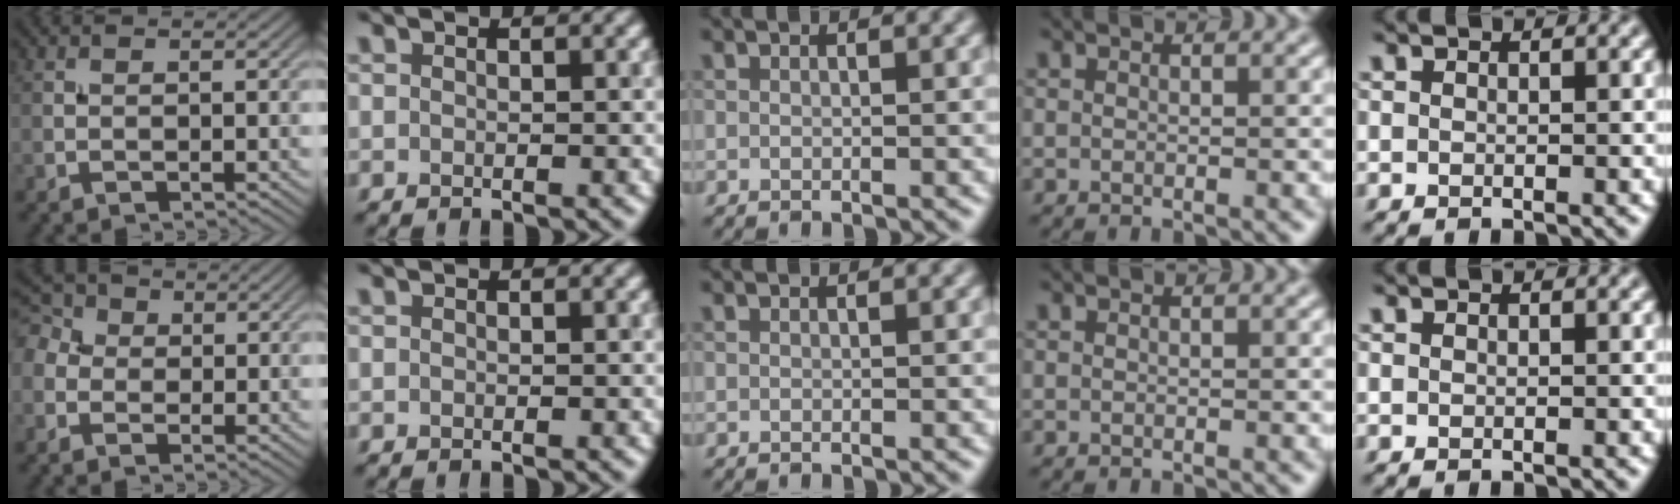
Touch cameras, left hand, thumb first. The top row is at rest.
{"thumb": {"total": 4.9, "force": [0.3, 4.3, 2.3], "torque": [-0.074, 0.012, -0.002]}}